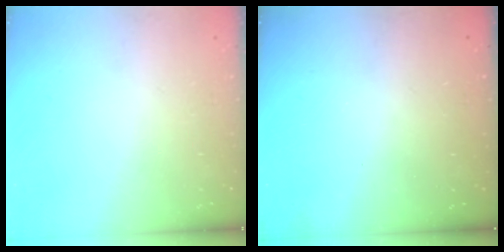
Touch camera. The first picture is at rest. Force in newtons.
{"total": 3.3, "press": 3.3, "slide": 0.1}